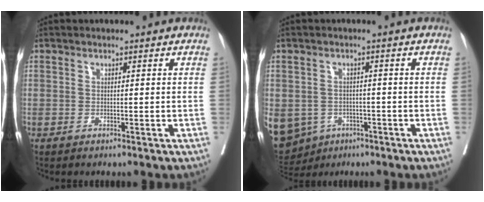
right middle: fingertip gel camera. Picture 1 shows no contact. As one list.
[{"total": 20.2, "force": [-7.9, 16.9, 7.8], "torque": [-0.267, -0.004, -0.103]}]